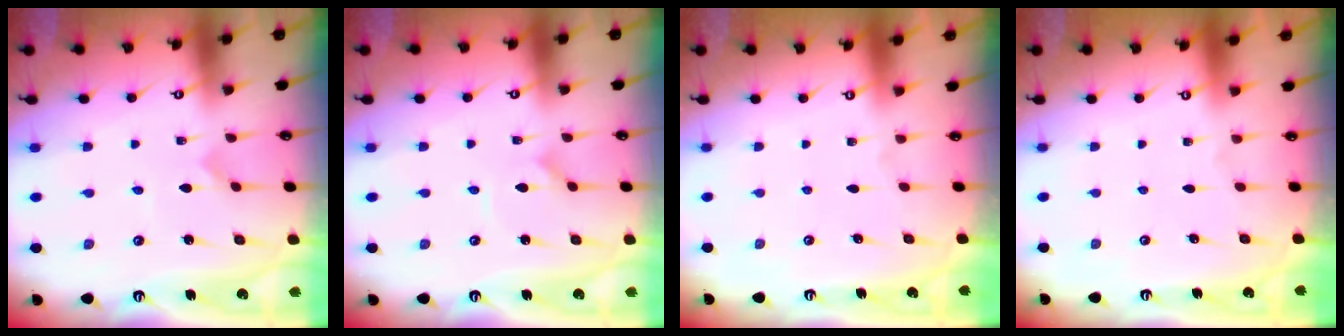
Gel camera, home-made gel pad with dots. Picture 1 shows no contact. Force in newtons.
{"total": 0.9, "press": 0.9, "slide": 0.0}
{"total": 0.0}
{"total": 0.0}